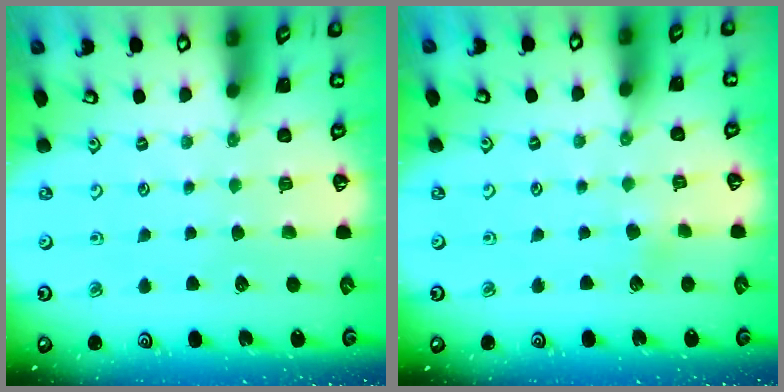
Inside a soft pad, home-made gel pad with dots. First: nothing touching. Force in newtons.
{"total": 2.1, "press": 2.0, "slide": 0.6}